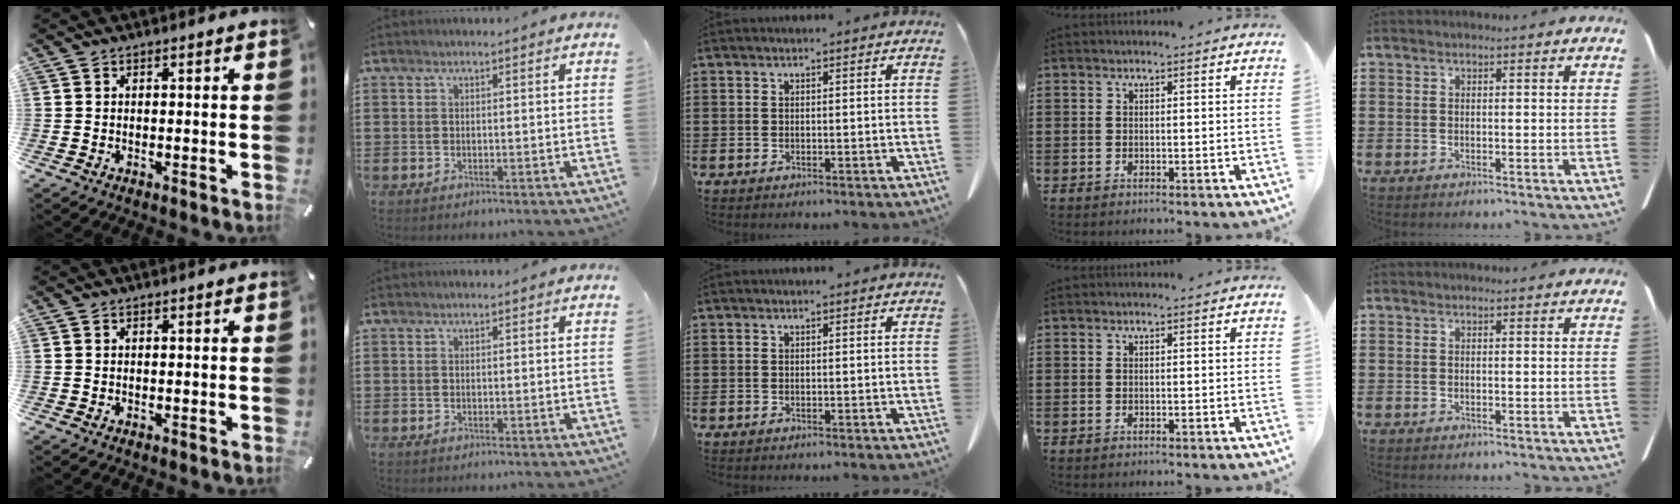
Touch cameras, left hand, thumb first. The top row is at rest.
{}